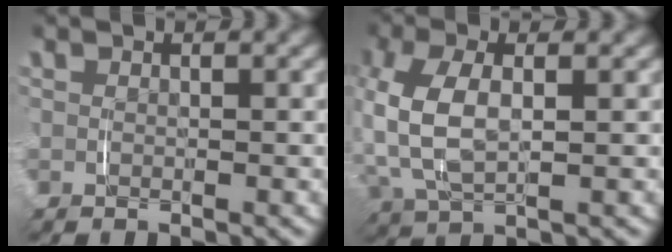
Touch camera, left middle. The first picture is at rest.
{"total": 6.1, "force": [0.7, 3.7, 4.8], "torque": [-0.140, -0.003, 0.022]}